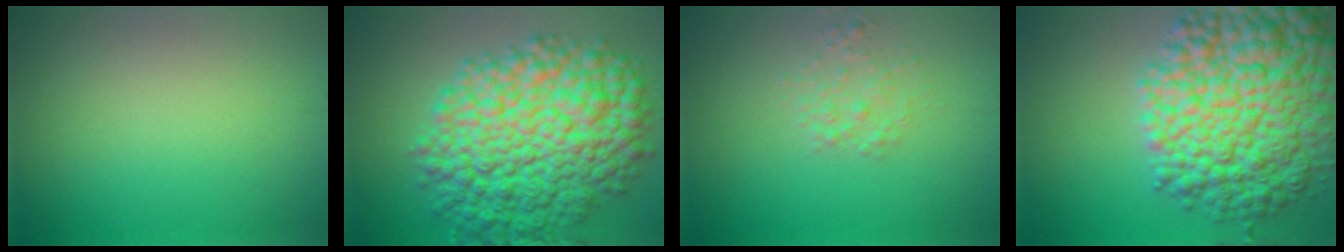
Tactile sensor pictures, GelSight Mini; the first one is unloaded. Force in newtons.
{"total": 12.8, "press": 12.8, "slide": 0.2}
{"total": 1.5, "press": 1.5, "slide": 0.0}
{"total": 13.6, "press": 13.6, "slide": 0.2}